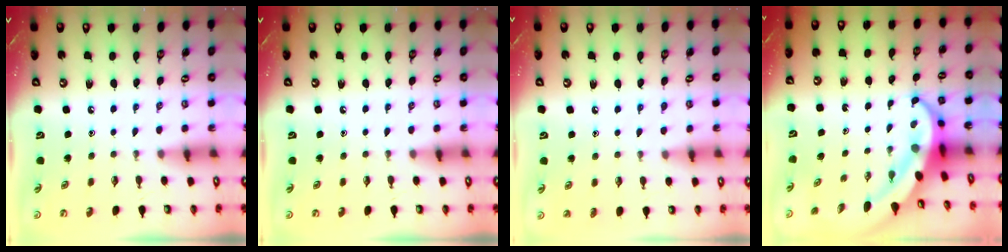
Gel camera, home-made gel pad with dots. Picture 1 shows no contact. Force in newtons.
{"total": 0.0}
{"total": 3.1, "press": 3.1, "slide": 0.4}
{"total": 7.3, "press": 7.1, "slide": 1.5}